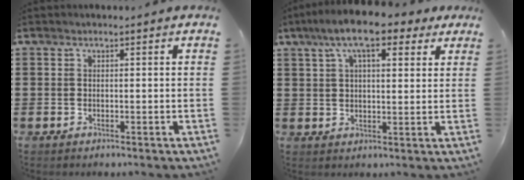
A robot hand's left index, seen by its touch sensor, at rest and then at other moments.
{"total": 9.7, "force": [6.2, 3.0, 6.9], "torque": [-0.141, 0.004, 0.108]}